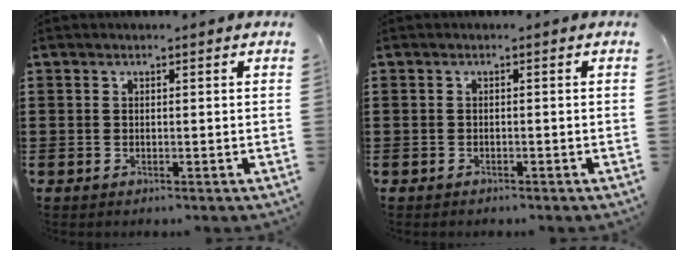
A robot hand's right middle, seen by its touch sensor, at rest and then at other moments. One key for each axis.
{"total": 0.6, "fx": -0.6, "fy": 0.2, "fz": 0.0, "tx": -0.001, "ty": 0.001, "tz": -0.013}